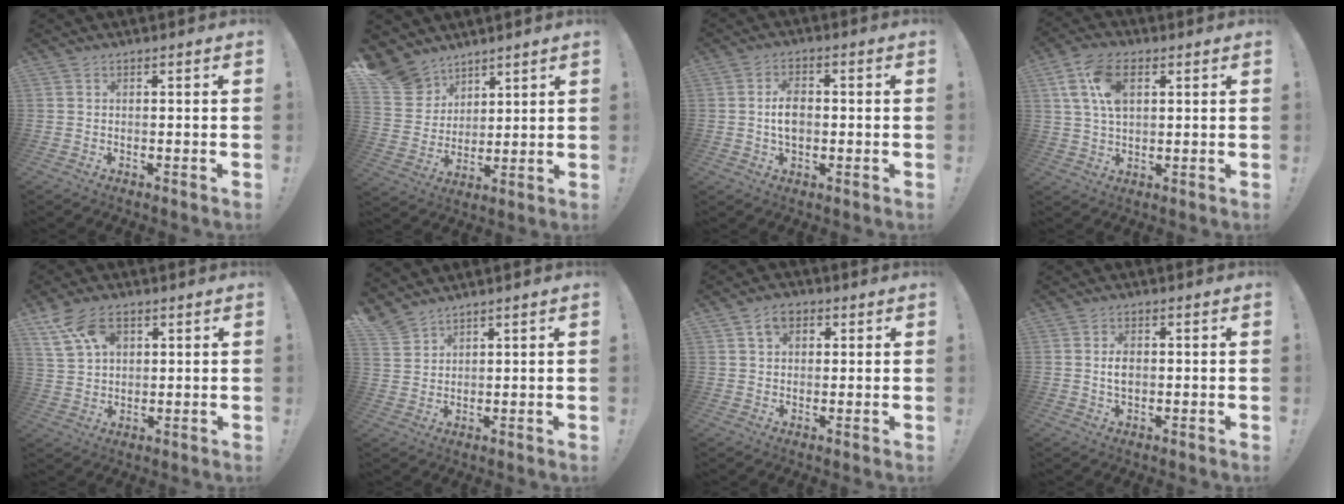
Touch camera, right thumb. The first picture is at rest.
{"total": 10.2, "force": [7.6, 6.6, 1.3], "torque": [-0.029, -0.060, 0.154]}
{"total": 6.2, "force": [-0.4, 3.9, 4.8], "torque": [-0.076, 0.002, -0.011]}
{"total": 12.6, "force": [4.0, 7.4, 9.3], "torque": [-0.189, 0.003, 0.076]}
{"total": 10.6, "force": [5.1, 6.9, 6.2], "torque": [-0.119, -0.011, 0.100]}
{"total": 4.3, "force": [3.9, 1.6, 0.9], "torque": [-0.028, -0.020, 0.077]}
{"total": 5.4, "force": [2.3, 3.9, 2.9], "torque": [-0.046, 0.002, 0.043]}
{"total": 3.6, "force": [0.2, 2.2, 2.9], "torque": [-0.041, -0.005, -0.003]}